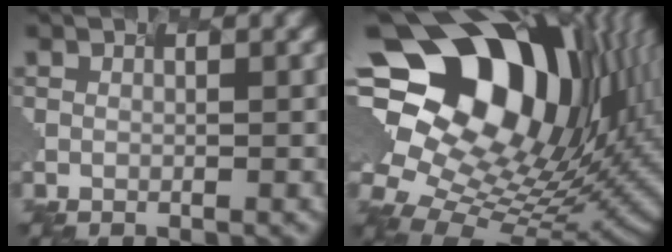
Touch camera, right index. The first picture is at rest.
{"total": 19.3, "force": [5.9, 12.7, 13.2], "torque": [-0.230, 0.024, 0.120]}